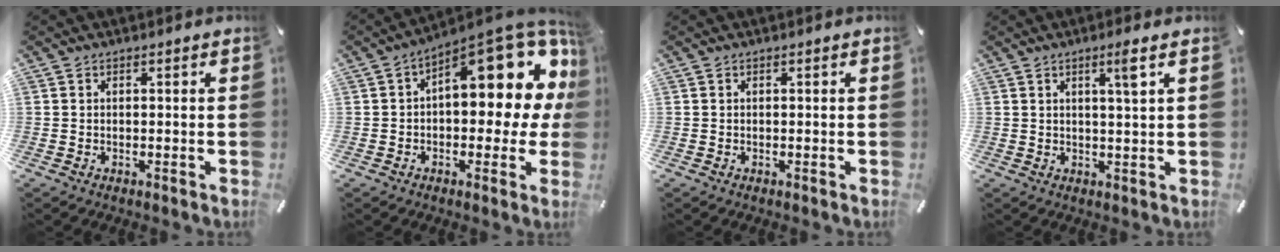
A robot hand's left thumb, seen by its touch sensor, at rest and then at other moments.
{"total": 18.8, "force": [7.1, 9.2, 14.8], "torque": [-0.179, -0.058, 0.118]}
{"total": 0.0}
{"total": 4.3, "force": [2.2, -0.2, 3.6], "torque": [-0.058, -0.008, 0.031]}